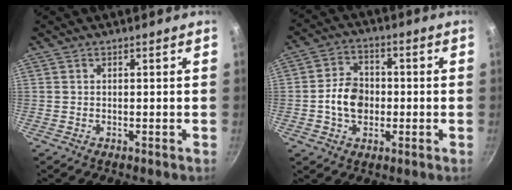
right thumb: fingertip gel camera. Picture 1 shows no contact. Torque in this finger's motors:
{"motor_torque": [0.63, 0.39, 0.70, -0.20, 0.04]}